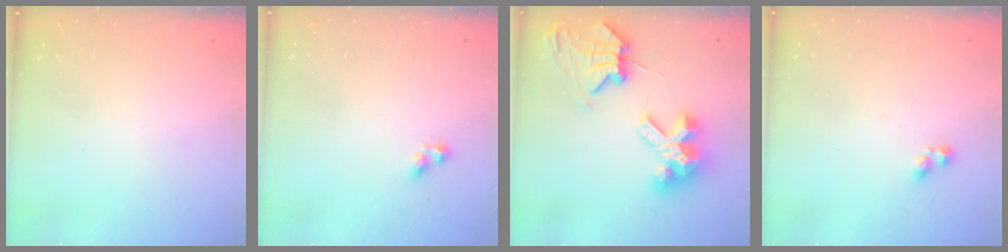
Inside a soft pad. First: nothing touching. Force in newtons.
{"total": 2.6, "press": 2.3, "slide": 1.1}
{"total": 10.4, "press": 10.4, "slide": 1.4}
{"total": 2.7, "press": 2.7, "slide": 0.3}